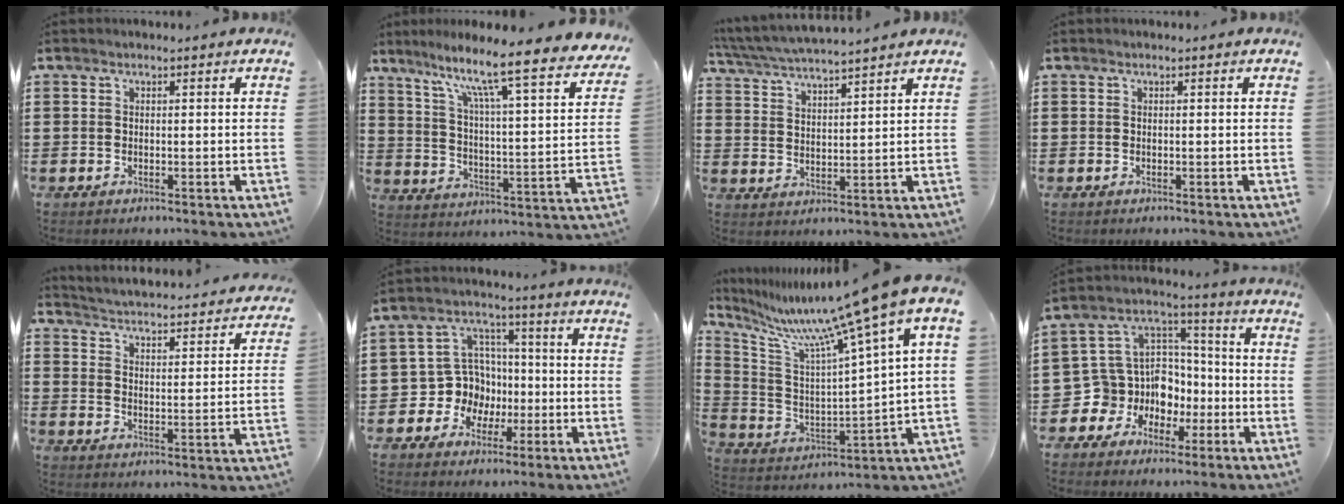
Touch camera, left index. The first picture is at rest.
{"total": 9.6, "force": [7.4, 0.0, 6.1], "torque": [-0.130, -0.067, 0.110]}
{"total": 4.7, "force": [4.6, -0.3, 1.3], "torque": [-0.042, -0.023, 0.079]}
{"total": 0.0}
{"total": 2.8, "force": [2.7, -0.5, 0.3], "torque": [-0.025, -0.033, 0.035]}
{"total": 9.0, "force": [-1.2, 8.7, 2.2], "torque": [-0.092, 0.003, -0.016]}
{"total": 12.0, "force": [9.6, -0.8, 7.1], "torque": [-0.168, -0.075, 0.151]}
{"total": 10.6, "force": [-2.8, 9.9, 2.8], "torque": [-0.106, -0.007, -0.043]}